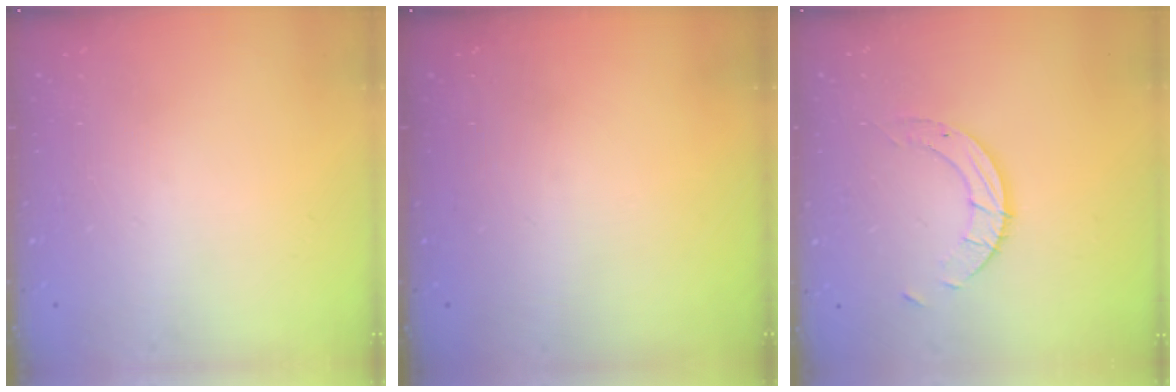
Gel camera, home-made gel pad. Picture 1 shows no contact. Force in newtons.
{"total": 0.0}
{"total": 4.9, "press": 4.9, "slide": 0.3}